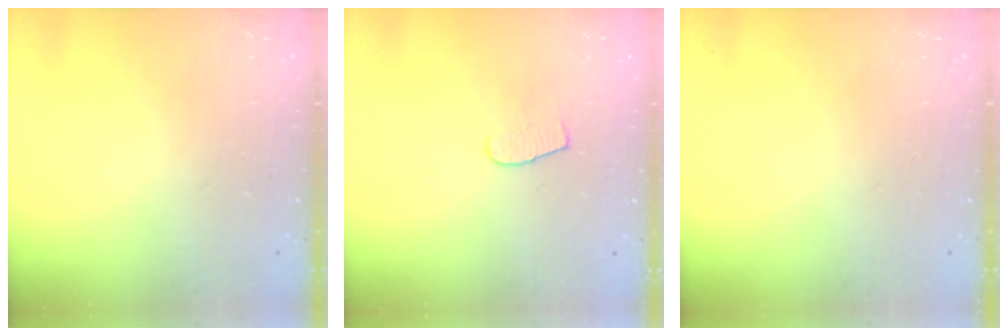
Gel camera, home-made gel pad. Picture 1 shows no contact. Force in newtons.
{"total": 4.6, "press": 4.5, "slide": 0.4}
{"total": 0.0}